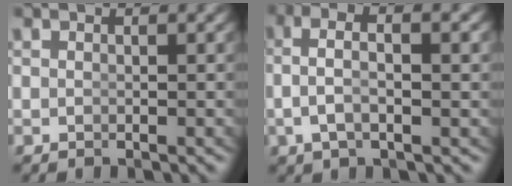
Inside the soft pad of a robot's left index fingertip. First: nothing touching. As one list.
[{"total": 4.1, "force": [0.3, 1.7, 3.7], "torque": [-0.076, -0.002, 0.007]}]